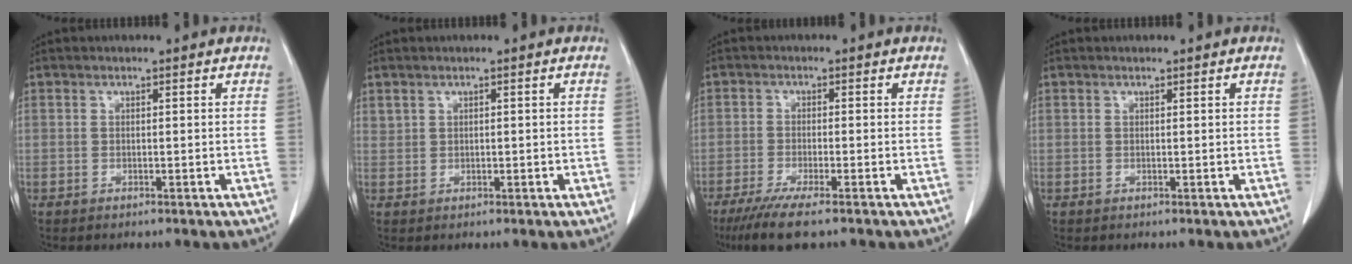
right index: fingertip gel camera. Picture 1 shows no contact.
{"total": 0.8, "force": [0.7, 0.5, 0.1], "torque": [0.003, 0.007, 0.015]}
{"total": 6.3, "force": [-4.5, 0.3, 4.5], "torque": [-0.077, -0.016, -0.075]}
{"total": 0.0}